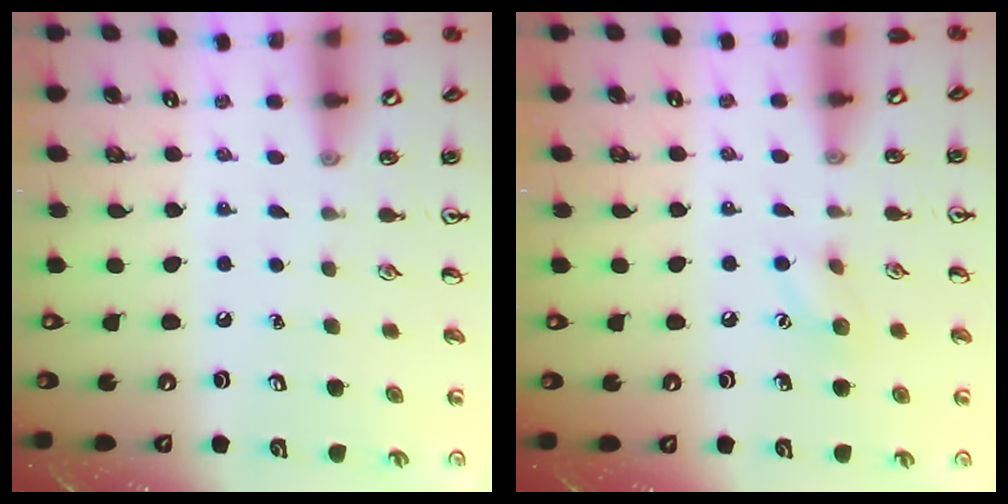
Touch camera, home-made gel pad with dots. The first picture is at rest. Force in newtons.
{"total": 6.3, "press": 6.1, "slide": 1.4}